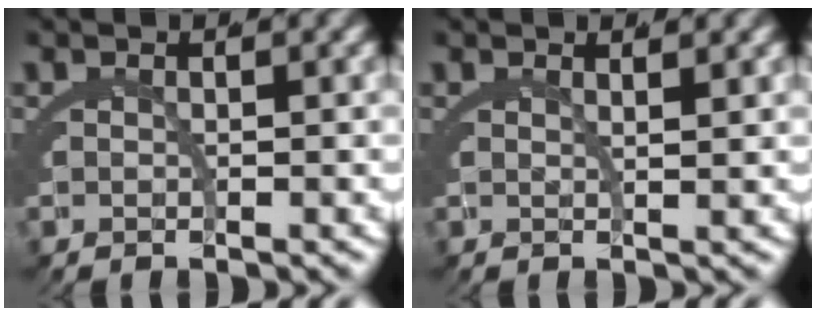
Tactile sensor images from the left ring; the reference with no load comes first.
{"total": 1.6, "force": [1.2, -0.8, 0.7], "torque": [-0.007, -0.003, 0.022]}